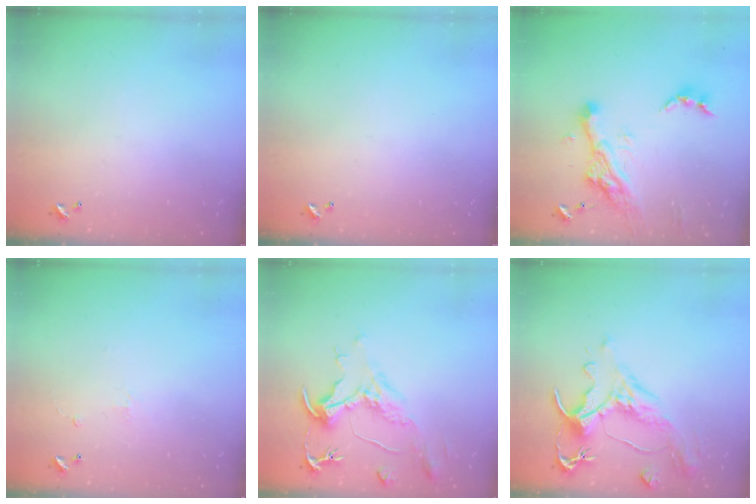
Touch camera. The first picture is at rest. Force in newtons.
{"total": 0.0}
{"total": 14.0, "press": 13.9, "slide": 1.7}
{"total": 0.7, "press": 0.2, "slide": 0.7}
{"total": 2.1, "press": 1.7, "slide": 1.3}
{"total": 1.5, "press": 0.2, "slide": 1.5}